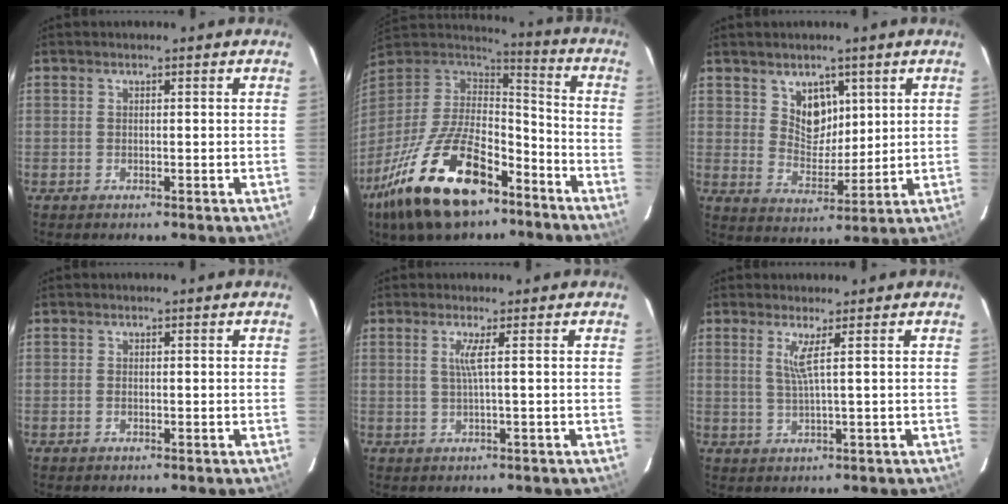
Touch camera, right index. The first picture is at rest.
{"total": 26.8, "force": [-15.8, 12.3, 17.9], "torque": [-0.359, -0.025, -0.263]}
{"total": 6.8, "force": [3.5, 4.9, 3.2], "torque": [-0.045, -0.003, 0.068]}
{"total": 0.5, "force": [-0.2, 0.3, 0.3], "torque": [-0.005, 0.000, -0.004]}
{"total": 2.2, "force": [0.4, -0.9, 2.0], "torque": [-0.029, -0.002, 0.011]}
{"total": 2.9, "force": [1.1, -0.9, 2.5], "torque": [-0.043, -0.009, 0.020]}